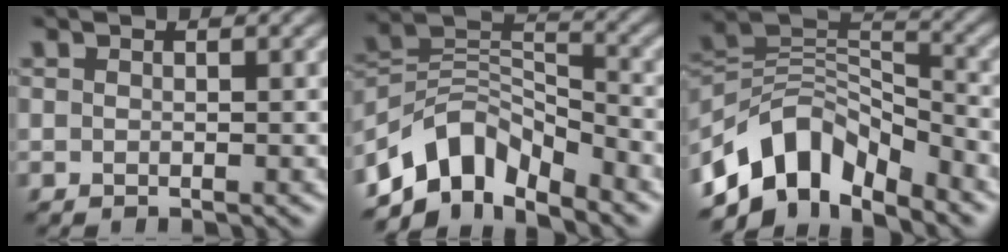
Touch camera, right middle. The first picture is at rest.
{"total": 7.6, "force": [-5.6, 3.8, 3.5], "torque": [-0.044, -0.001, -0.115]}
{"total": 9.0, "force": [-6.2, 4.6, 4.6], "torque": [-0.064, 0.002, -0.127]}